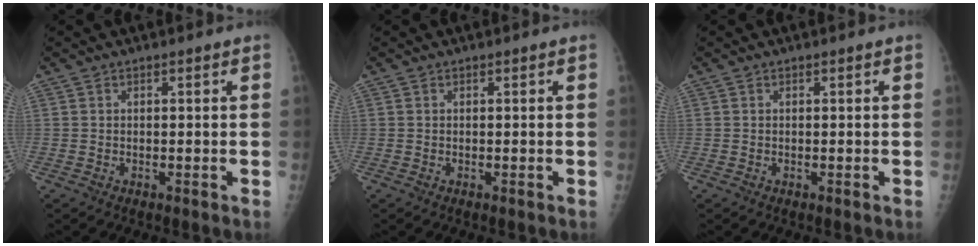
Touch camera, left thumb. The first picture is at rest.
{"total": 0.0}
{"total": 0.0}